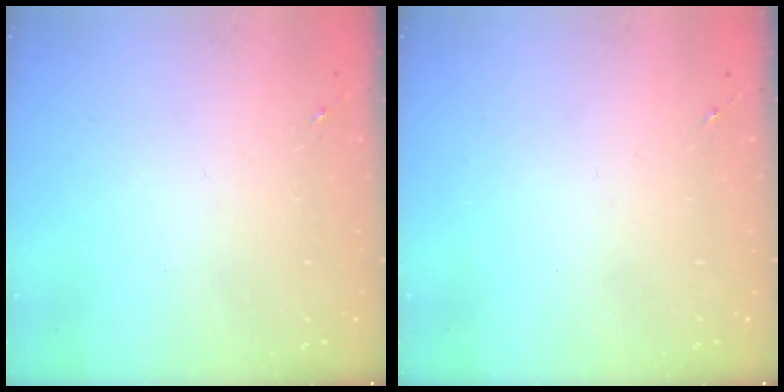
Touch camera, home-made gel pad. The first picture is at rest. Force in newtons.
{"total": 0.0}